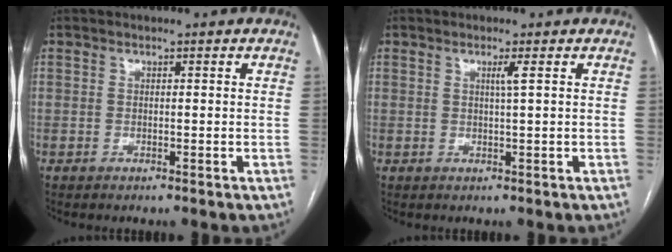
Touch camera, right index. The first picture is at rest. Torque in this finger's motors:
{"motor_torque": [0.21, 0.10, 0.03, 0.04]}